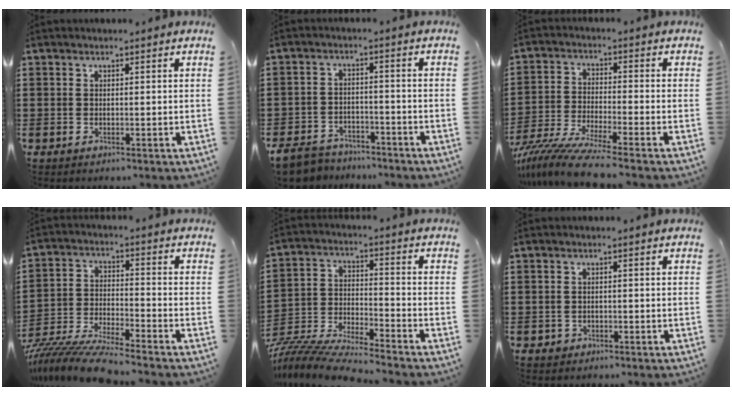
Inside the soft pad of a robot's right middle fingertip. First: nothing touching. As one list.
[{"total": 5.4, "force": [-5.1, 1.4, 0.8], "torque": [-0.031, 0.005, -0.107]}, {"total": 7.5, "force": [-6.6, 0.0, 3.5], "torque": [-0.082, -0.013, -0.132]}, {"total": 8.7, "force": [-8.4, 0.1, 2.4], "torque": [-0.049, 0.002, -0.167]}, {"total": 8.4, "force": [-8.2, 0.3, 1.6], "torque": [-0.037, 0.003, -0.167]}, {"total": 1.1, "force": [-0.8, 0.8, 0.1], "torque": [-0.004, 0.003, -0.019]}]